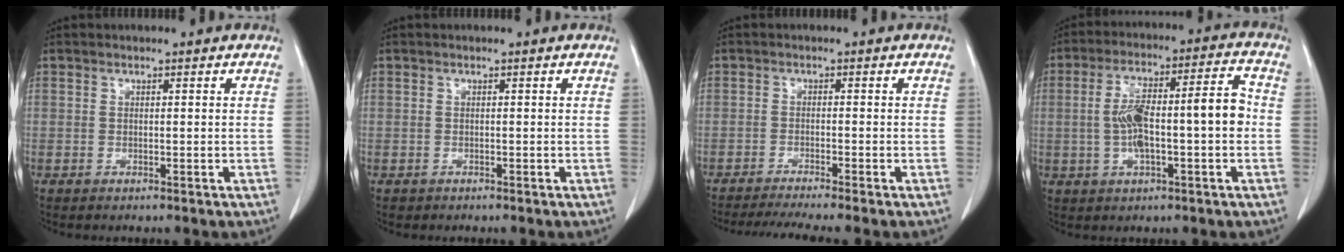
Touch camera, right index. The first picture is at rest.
{"total": 0.7, "force": [-0.4, 0.5, -0.1], "torque": [-0.009, 0.003, -0.009]}
{"total": 6.9, "force": [-6.0, -1.1, 3.2], "torque": [-0.043, -0.016, -0.097]}
{"total": 12.3, "force": [-0.9, 2.5, 12.0], "torque": [-0.208, 0.034, -0.013]}